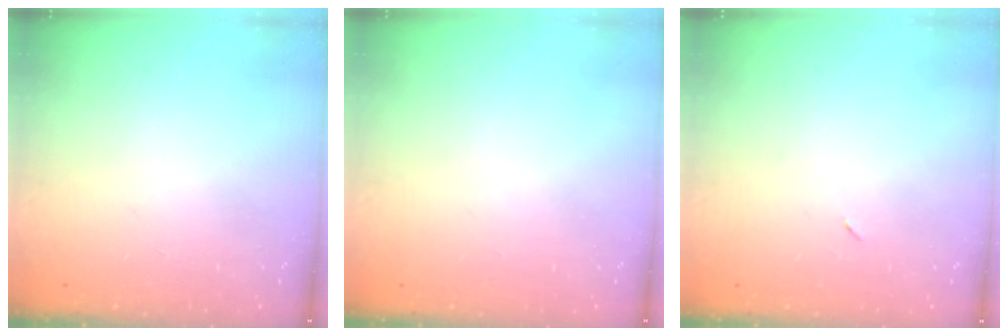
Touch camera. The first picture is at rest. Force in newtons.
{"total": 0.0}
{"total": 2.2, "press": 1.8, "slide": 1.2}